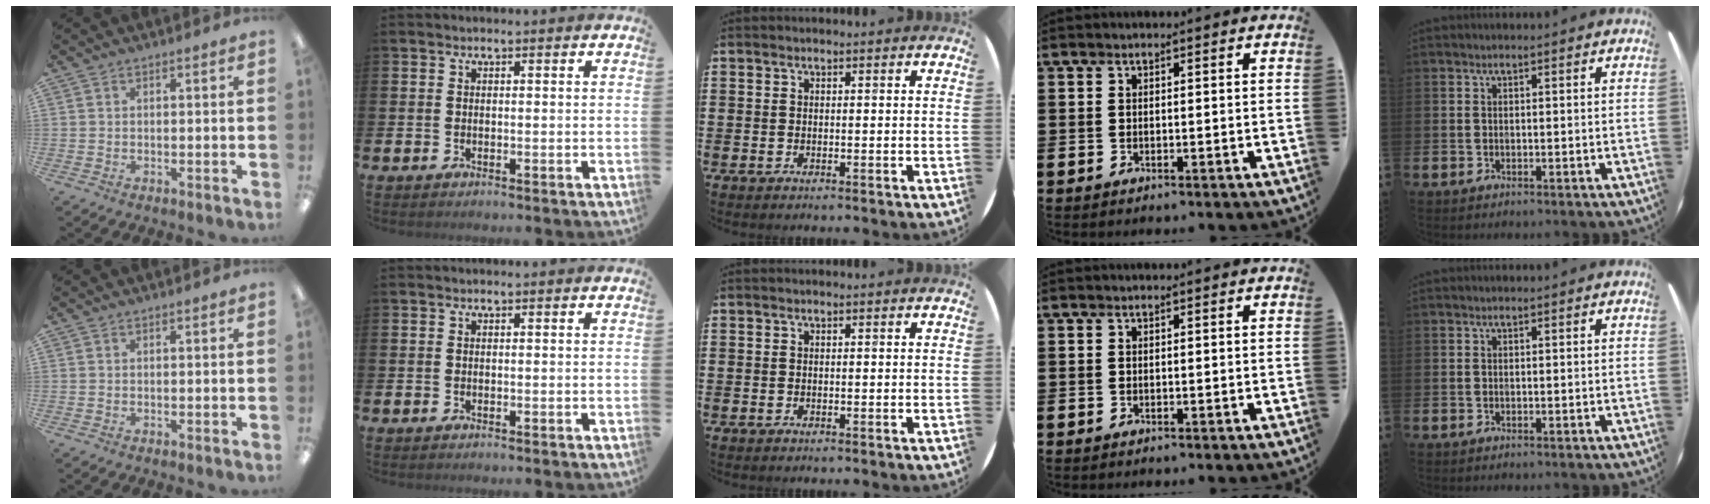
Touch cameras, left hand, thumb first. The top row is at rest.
{}